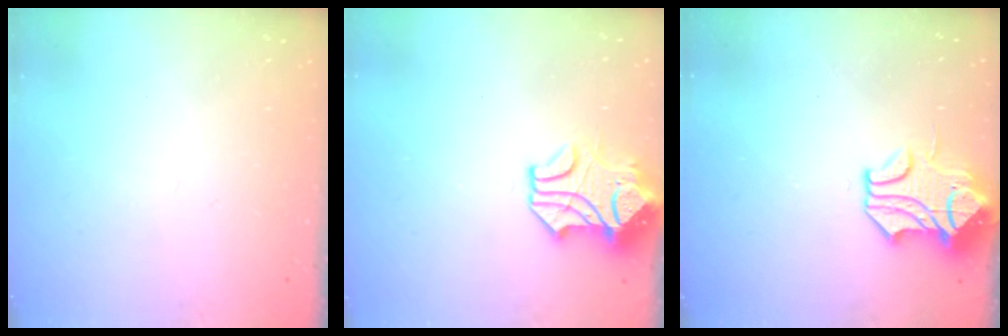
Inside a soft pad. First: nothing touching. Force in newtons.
{"total": 2.2, "press": 1.9, "slide": 1.1}
{"total": 2.0, "press": 1.2, "slide": 1.5}